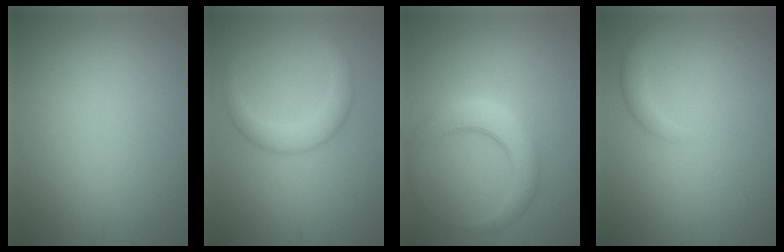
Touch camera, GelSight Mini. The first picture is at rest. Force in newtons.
{"total": 3.0, "press": 3.0, "slide": 0.1}
{"total": 4.1, "press": 4.1, "slide": 0.1}
{"total": 1.7, "press": 1.7, "slide": 0.1}